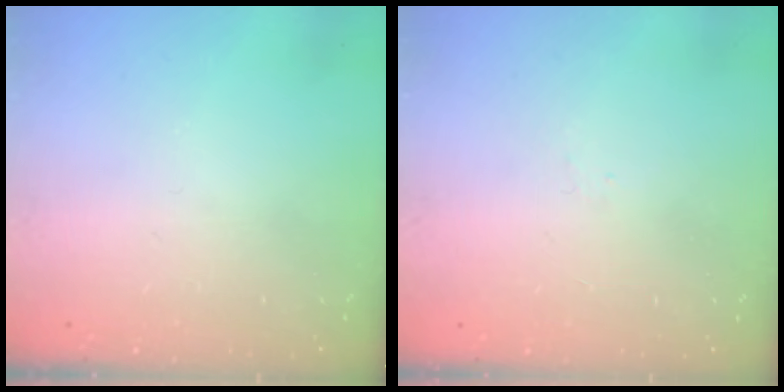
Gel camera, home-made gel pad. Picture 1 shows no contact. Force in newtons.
{"total": 1.6, "press": 1.5, "slide": 0.4}